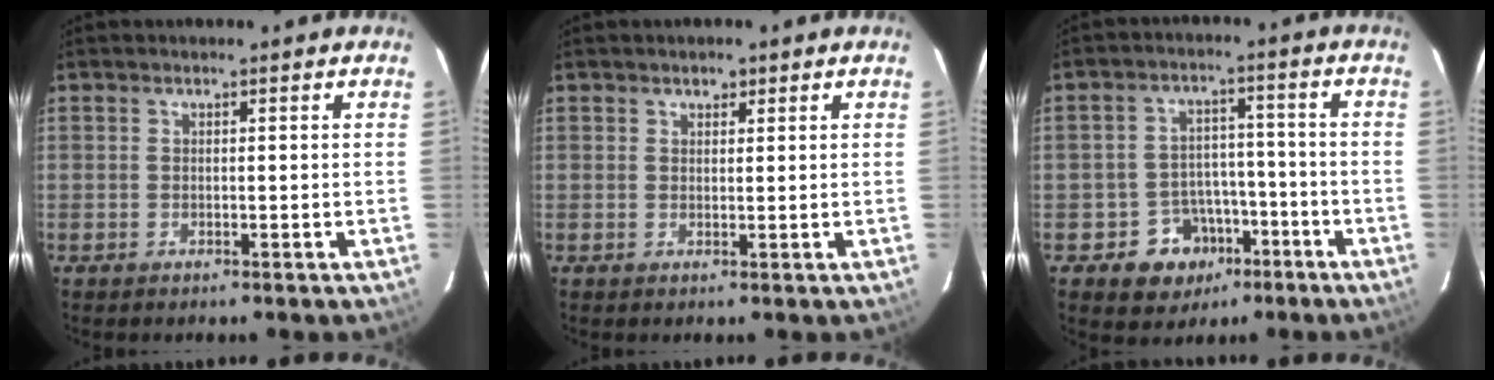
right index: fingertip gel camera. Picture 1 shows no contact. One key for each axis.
{"total": 1.5, "fx": 0.9, "fy": 1.0, "fz": 0.5, "tx": -0.004, "ty": 0.005, "tz": 0.014}
{"total": 9.1, "fx": -4.8, "fy": 7.4, "fz": 2.1, "tx": -0.048, "ty": 0.032, "tz": -0.054}